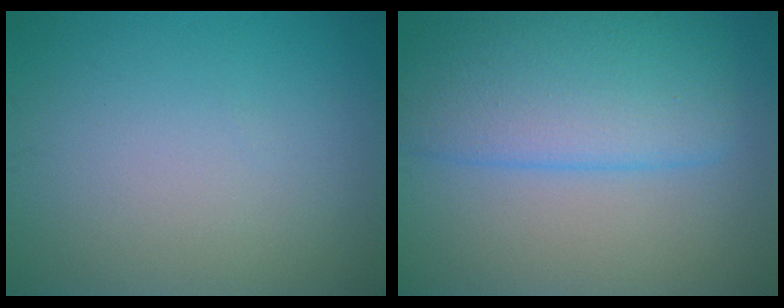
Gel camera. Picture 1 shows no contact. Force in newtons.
{"total": 7.0, "press": 7.0, "slide": 0.6}